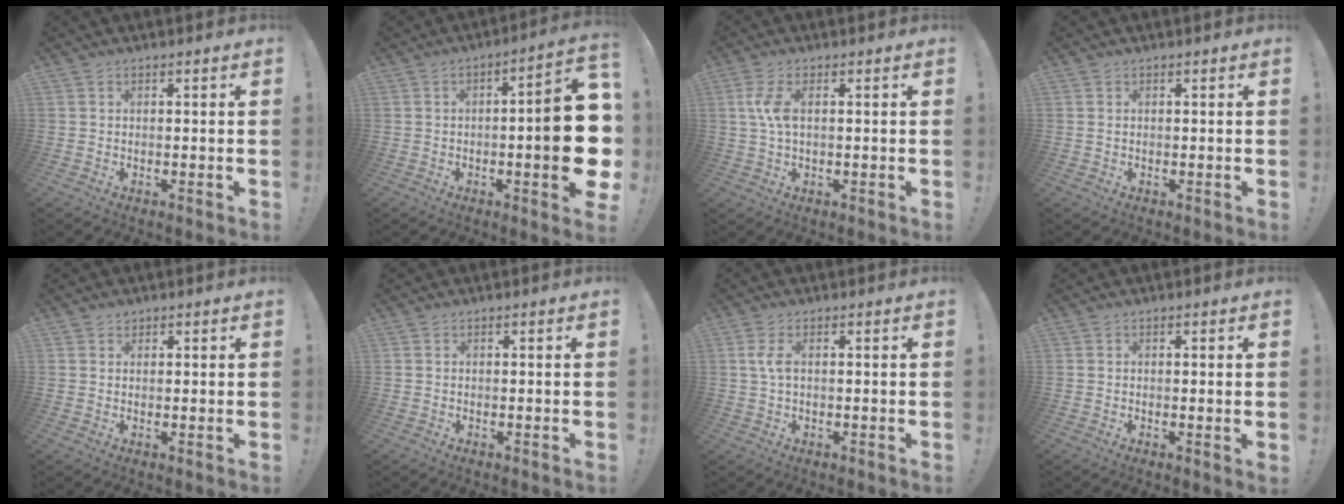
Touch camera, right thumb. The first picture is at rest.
{"total": 16.3, "force": [-2.1, 2.8, 15.9], "torque": [-0.213, 0.003, -0.030]}
{"total": 5.2, "force": [0.7, 2.0, 4.8], "torque": [-0.102, 0.000, 0.009]}
{"total": 0.0}
{"total": 1.4, "force": [1.0, 0.9, 0.1], "torque": [-0.001, 0.000, 0.020]}
{"total": 0.0}
{"total": 3.3, "force": [0.4, 1.2, 3.0], "torque": [-0.064, 0.002, 0.006]}
{"total": 1.3, "force": [0.3, -0.5, 1.2], "torque": [-0.018, -0.004, 0.004]}